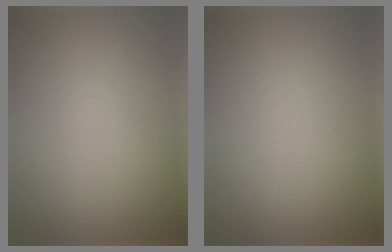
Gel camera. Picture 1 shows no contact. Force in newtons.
{"total": 0.0}